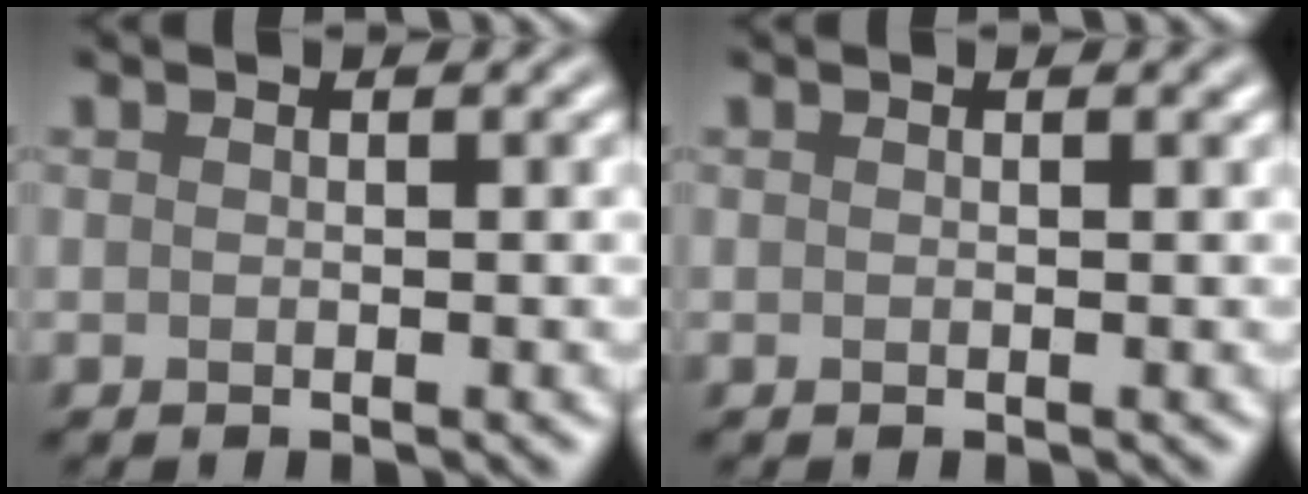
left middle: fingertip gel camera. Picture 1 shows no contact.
{"total": 0.0}